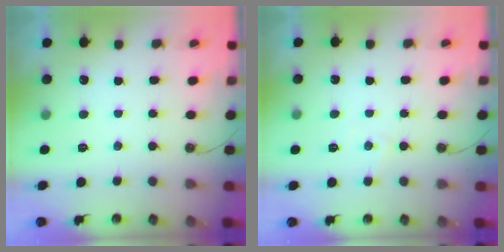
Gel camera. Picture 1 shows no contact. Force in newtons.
{"total": 2.7, "press": 2.7, "slide": 0.5}